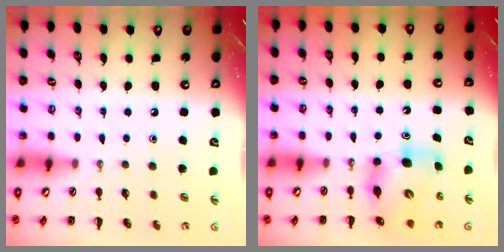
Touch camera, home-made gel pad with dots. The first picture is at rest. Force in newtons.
{"total": 6.1, "press": 5.9, "slide": 1.2}